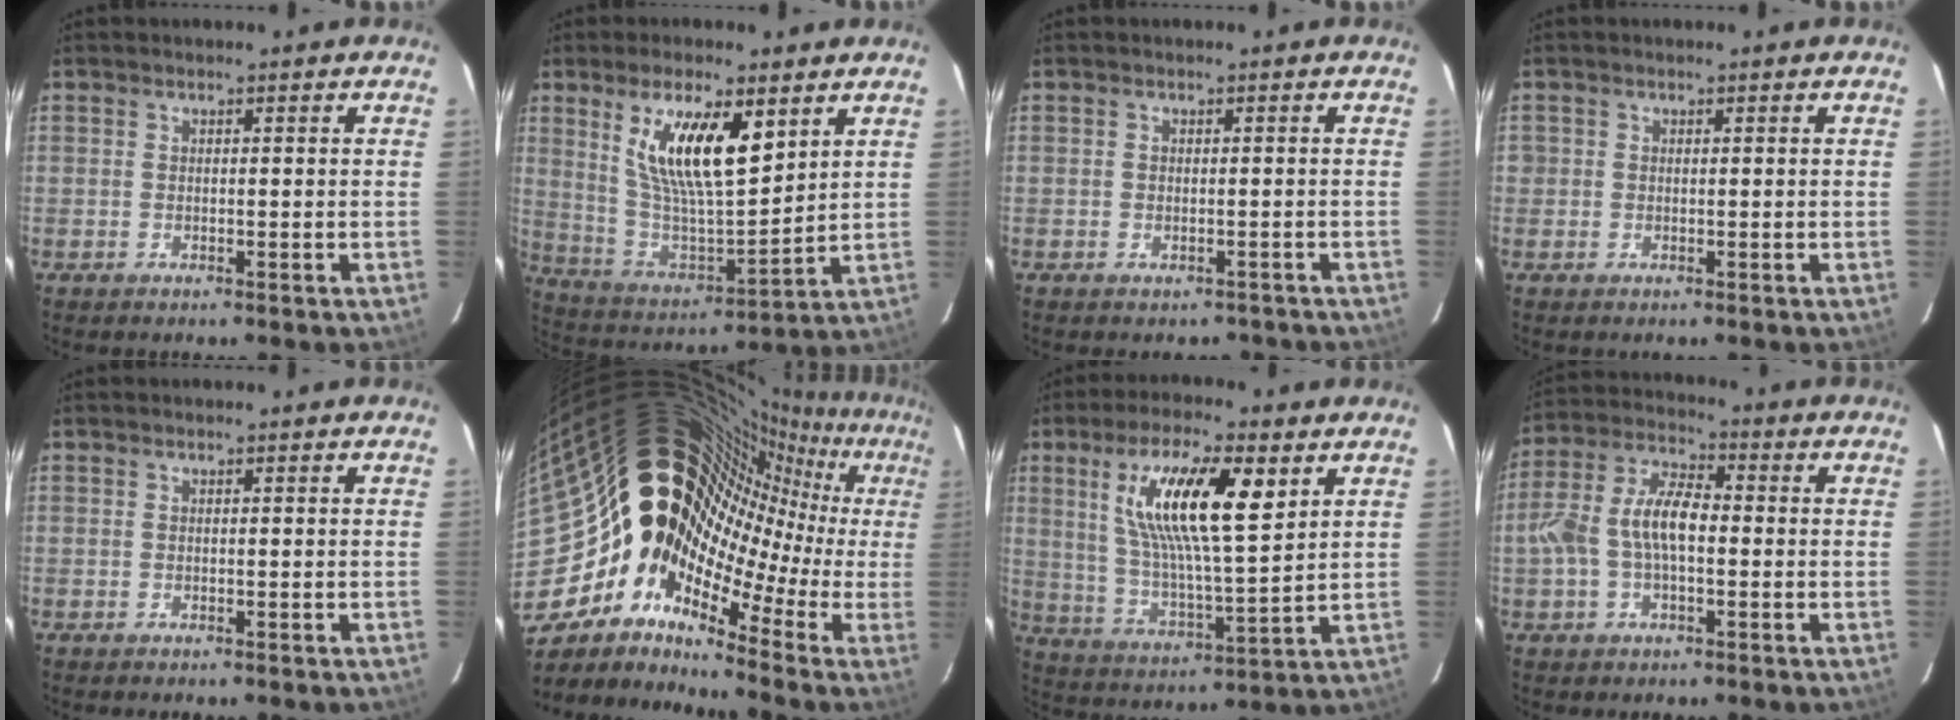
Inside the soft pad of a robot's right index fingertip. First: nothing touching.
{"total": 16.1, "force": [7.4, 5.3, 13.3], "torque": [-0.244, -0.003, 0.148]}
{"total": 3.1, "force": [-2.3, 1.8, 0.6], "torque": [-0.007, 0.004, -0.023]}
{"total": 1.0, "force": [-0.1, 1.0, 0.0], "torque": [0.000, 0.001, -0.003]}
{"total": 0.0}
{"total": 20.0, "force": [-3.0, 12.4, 15.3], "torque": [-0.235, 0.008, -0.078]}
{"total": 17.3, "force": [6.9, 4.4, 15.2], "torque": [-0.281, 0.005, 0.130]}
{"total": 10.3, "force": [-1.1, 5.2, 8.8], "torque": [-0.182, 0.020, -0.022]}